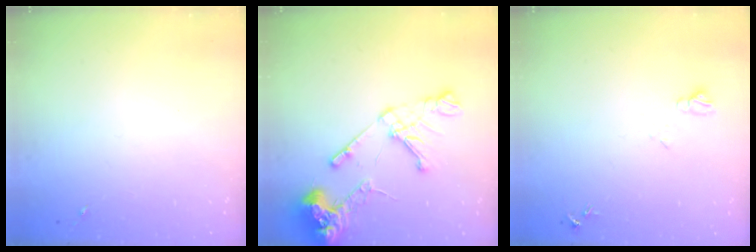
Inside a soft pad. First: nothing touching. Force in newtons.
{"total": 14.1, "press": 14.0, "slide": 1.9}
{"total": 6.3, "press": 6.3, "slide": 0.7}